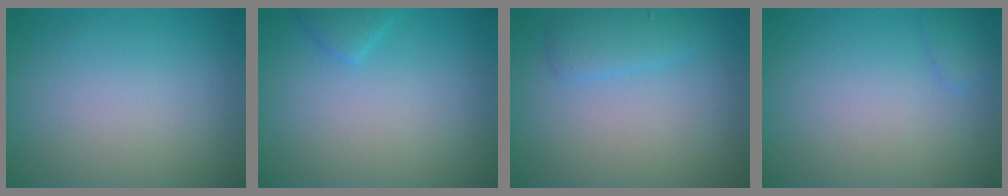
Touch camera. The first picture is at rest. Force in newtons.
{"total": 1.3, "press": 1.3, "slide": 0.1}
{"total": 2.1, "press": 2.1, "slide": 0.2}
{"total": 0.8, "press": 0.8, "slide": 0.0}